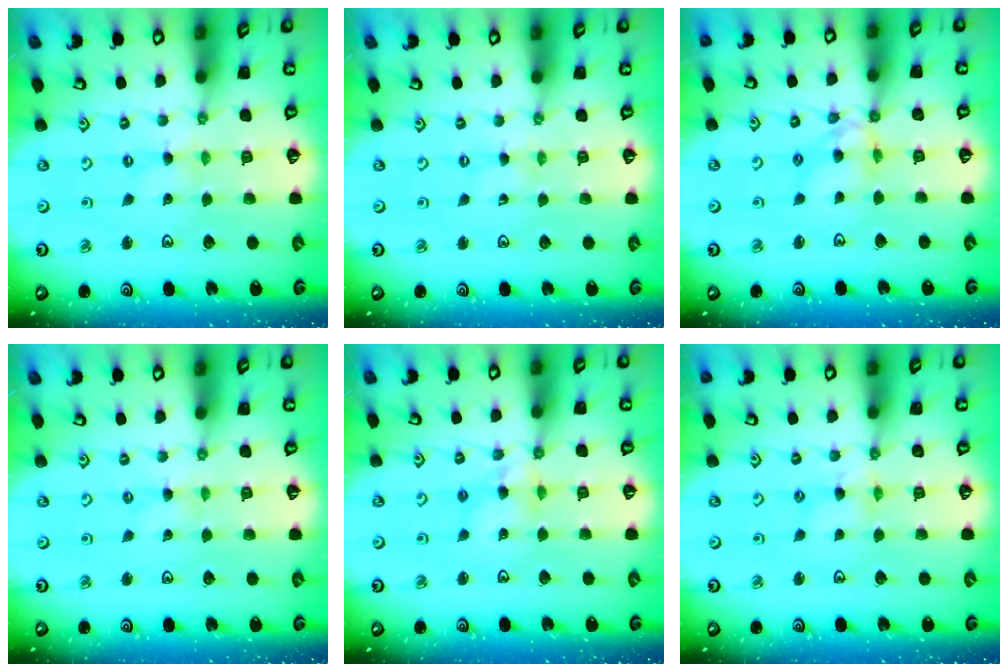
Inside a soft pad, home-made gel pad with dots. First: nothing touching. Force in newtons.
{"total": 0.0}
{"total": 8.9, "press": 8.9, "slide": 0.7}
{"total": 0.0}
{"total": 6.2, "press": 6.1, "slide": 0.7}
{"total": 2.9, "press": 2.9, "slide": 0.4}